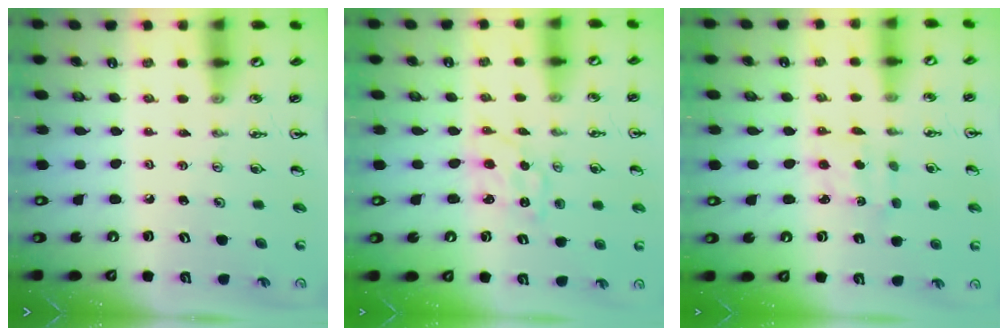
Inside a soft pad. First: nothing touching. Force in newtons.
{"total": 1.6, "press": 1.6, "slide": 0.3}
{"total": 2.2, "press": 2.1, "slide": 0.6}